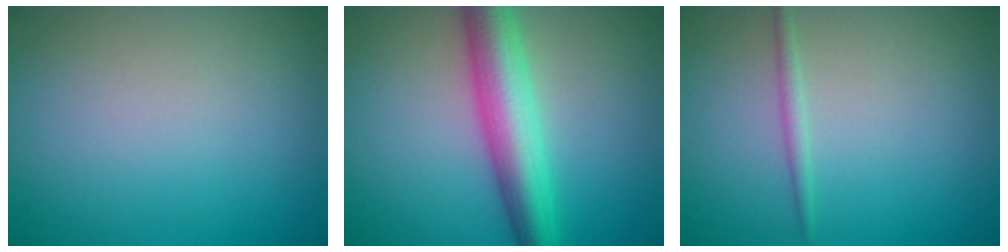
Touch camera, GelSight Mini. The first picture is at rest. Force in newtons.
{"total": 6.8, "press": 6.8, "slide": 0.2}
{"total": 1.0, "press": 1.0, "slide": 0.0}